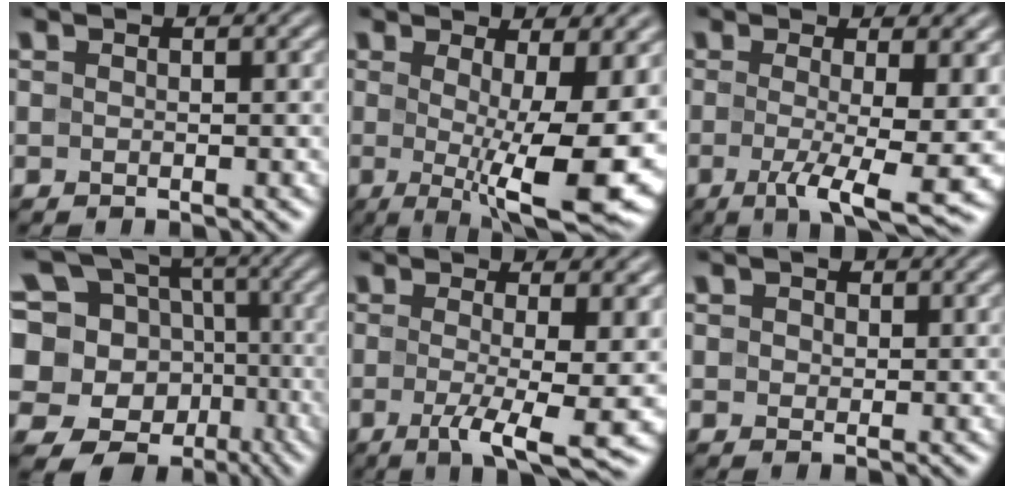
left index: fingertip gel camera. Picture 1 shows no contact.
{"total": 11.5, "force": [-0.8, 2.9, 11.1], "torque": [-0.146, -0.018, -0.008]}
{"total": 8.0, "force": [-1.3, 1.9, 7.7], "torque": [-0.115, -0.015, -0.019]}
{"total": 12.7, "force": [-1.7, 11.2, 5.7], "torque": [-0.136, 0.008, -0.009]}
{"total": 7.2, "force": [-1.4, 1.6, 6.8], "torque": [-0.106, -0.017, -0.021]}
{"total": 1.4, "force": [0.6, 1.1, 0.7], "torque": [-0.009, 0.002, 0.004]}